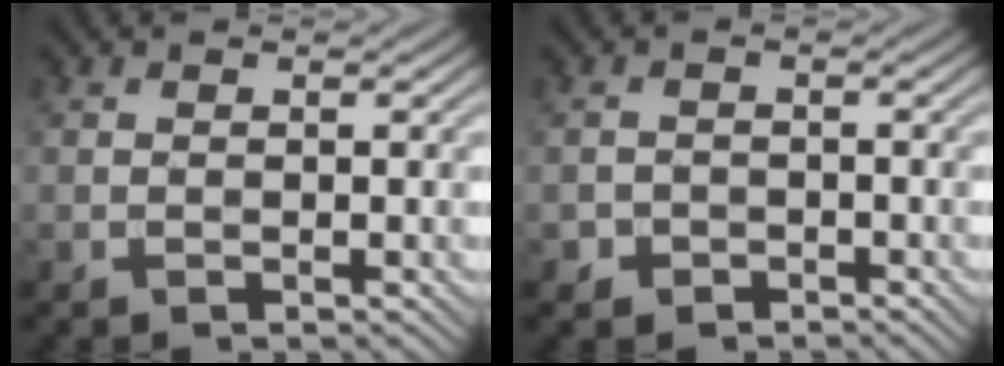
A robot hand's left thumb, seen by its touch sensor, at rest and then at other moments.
{"total": 1.5, "force": [-1.0, 1.0, -0.2], "torque": [0.007, -0.001, -0.021]}